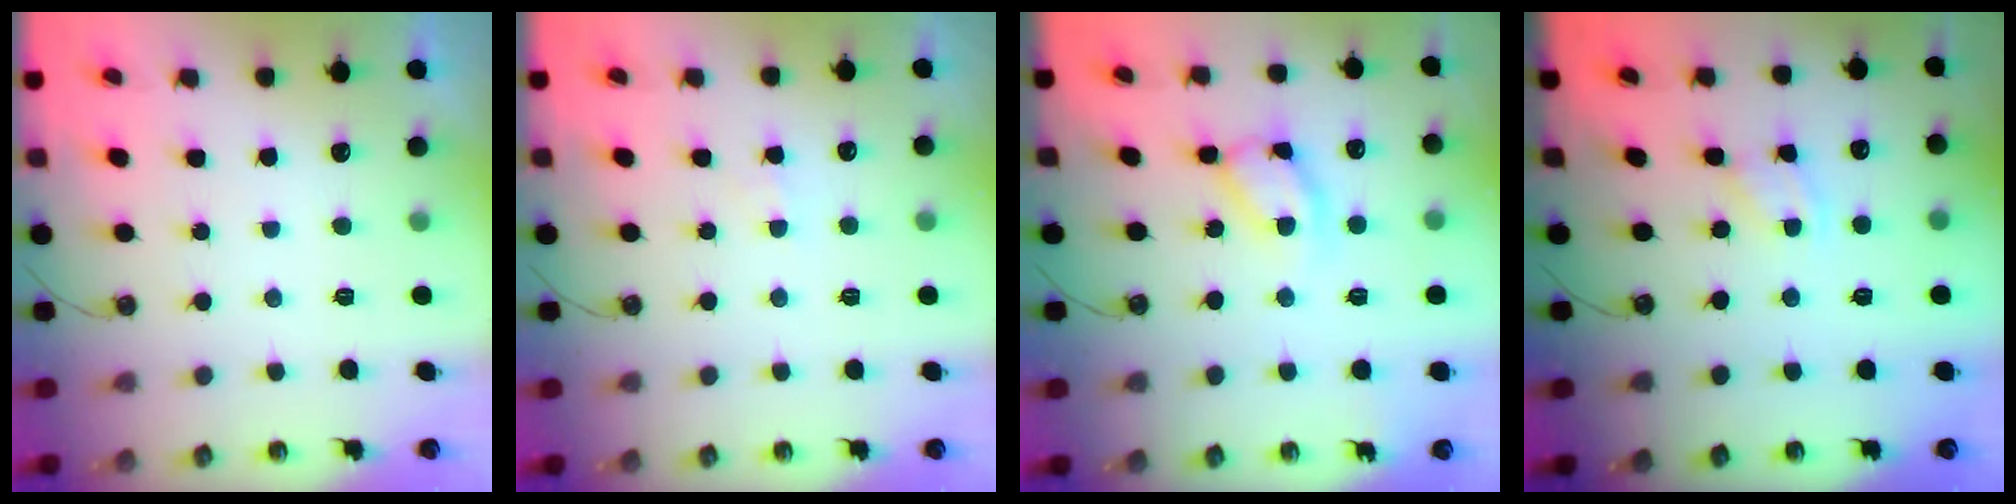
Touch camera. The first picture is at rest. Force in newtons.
{"total": 2.9, "press": 2.9, "slide": 0.5}
{"total": 12.4, "press": 12.4, "slide": 1.0}
{"total": 1.8, "press": 1.8, "slide": 0.3}